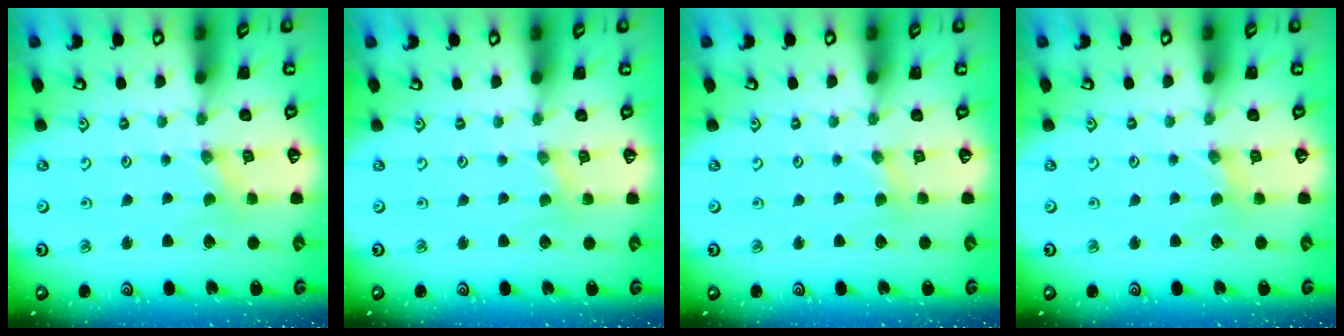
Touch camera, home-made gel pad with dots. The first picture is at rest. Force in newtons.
{"total": 0.0}
{"total": 1.2, "press": 1.1, "slide": 0.3}
{"total": 2.5, "press": 2.5, "slide": 0.4}